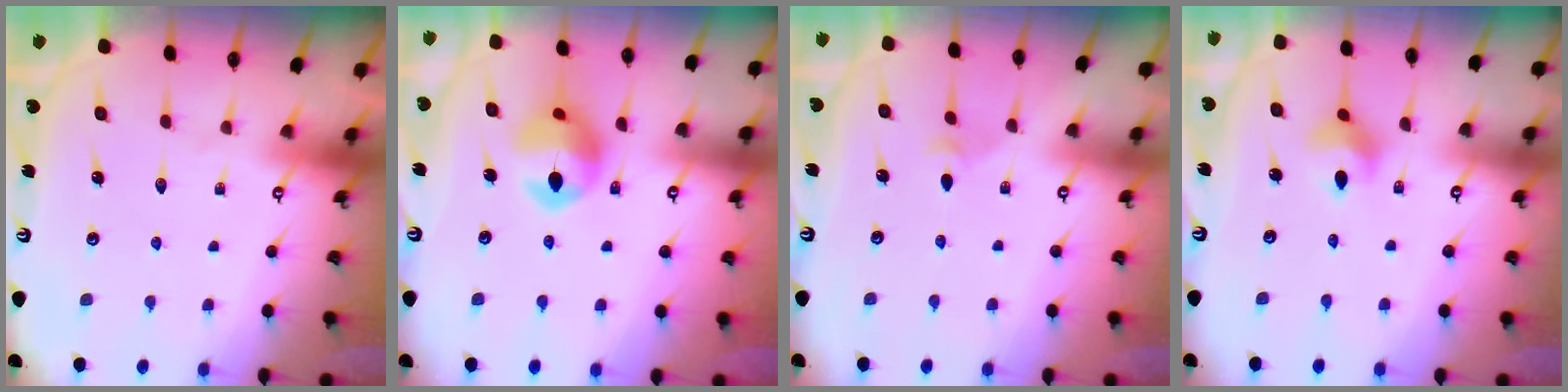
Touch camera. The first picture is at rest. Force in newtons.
{"total": 12.7, "press": 12.6, "slide": 1.5}
{"total": 2.5, "press": 2.5, "slide": 0.6}
{"total": 6.7, "press": 6.5, "slide": 1.6}